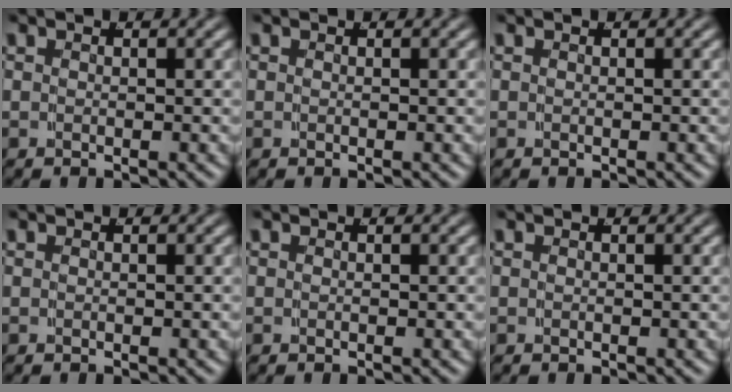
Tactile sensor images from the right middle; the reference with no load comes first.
{"total": 0.0}
{"total": 0.0}
{"total": 0.0}
{"total": 0.0}
{"total": 0.0}